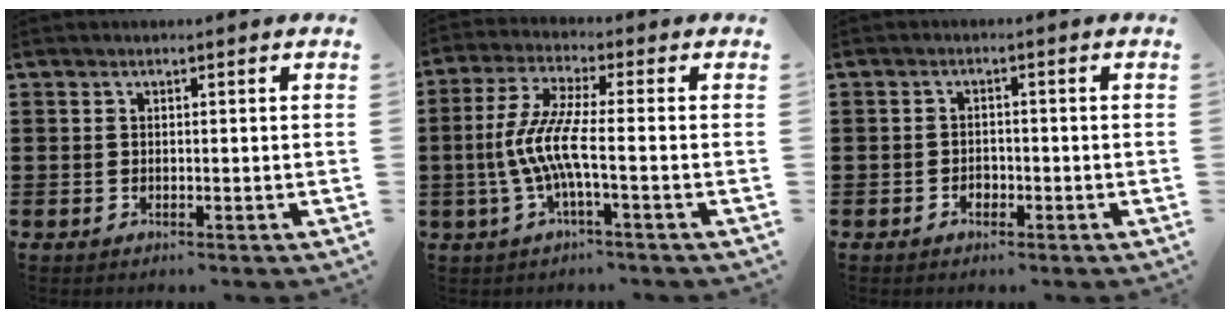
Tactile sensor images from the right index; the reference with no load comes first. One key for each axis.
{"total": 7.7, "fx": -1.9, "fy": 0.9, "fz": 7.5, "tx": -0.172, "ty": -0.017, "tz": -0.046}
{"total": 1.5, "fx": -0.8, "fy": 1.0, "fz": 0.7, "tx": -0.018, "ty": 0.000, "tz": -0.016}